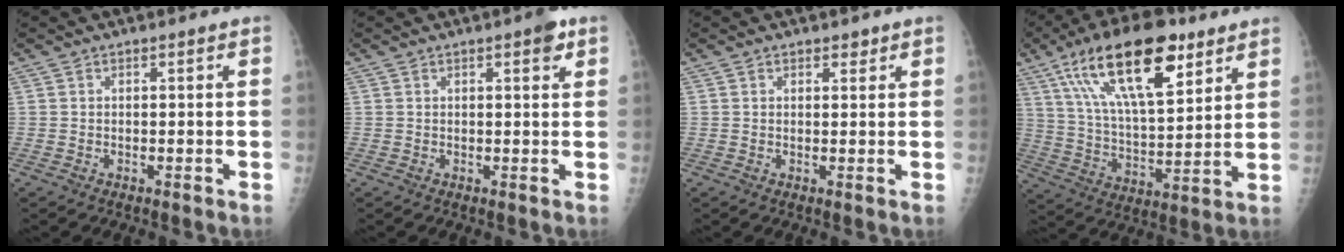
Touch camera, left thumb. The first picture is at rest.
{"total": 2.9, "force": [1.6, 0.9, 2.3], "torque": [-0.022, -0.004, 0.016]}
{"total": 1.5, "force": [1.0, 0.9, 0.5], "torque": [0.006, -0.006, 0.012]}
{"total": 22.1, "force": [11.9, 8.8, 16.4], "torque": [-0.263, -0.030, 0.210]}